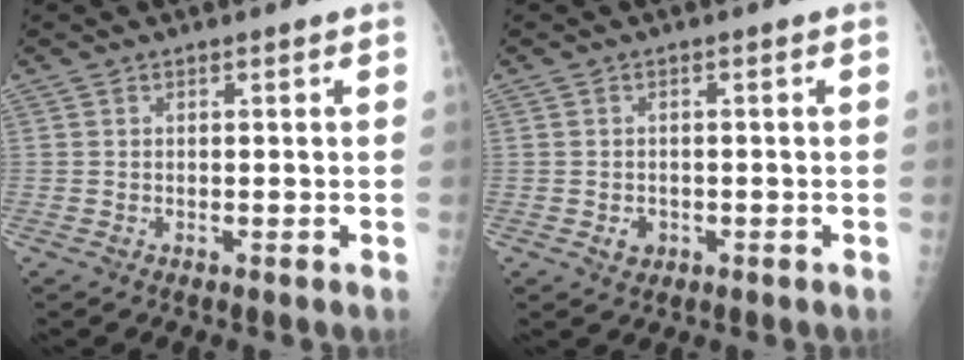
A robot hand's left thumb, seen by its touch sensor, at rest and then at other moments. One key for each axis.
{"total": 2.1, "fx": -0.6, "fy": 1.8, "fz": 0.9, "tx": -0.005, "ty": 0.003, "tz": -0.004}